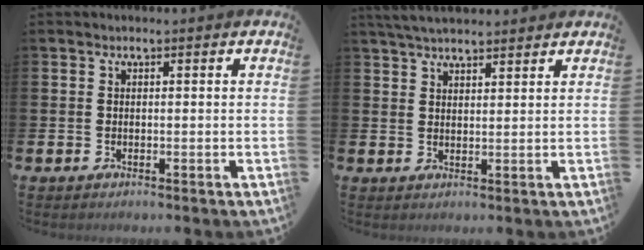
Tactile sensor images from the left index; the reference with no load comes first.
{"total": 4.1, "force": [3.9, 0.7, 1.0], "torque": [-0.024, -0.012, 0.072]}